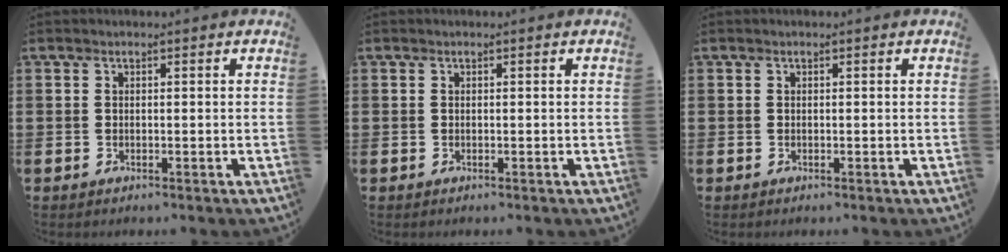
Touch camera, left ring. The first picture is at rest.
{"total": 0.0}
{"total": 0.0}